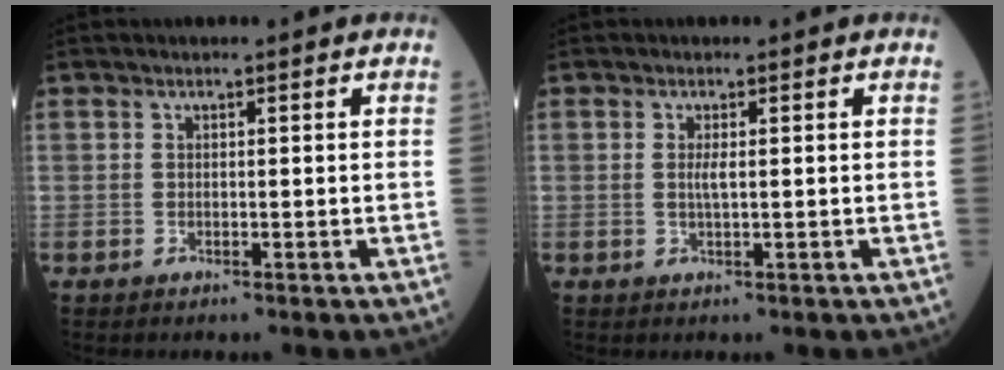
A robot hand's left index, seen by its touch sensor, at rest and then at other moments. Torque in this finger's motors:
{"motor_torque": [0.36, -0.23, 0.01, 0.01]}